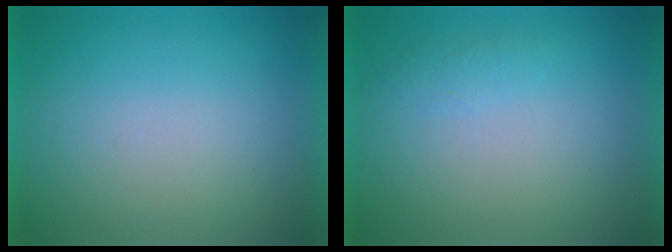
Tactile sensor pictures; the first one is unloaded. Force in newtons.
{"total": 2.1}